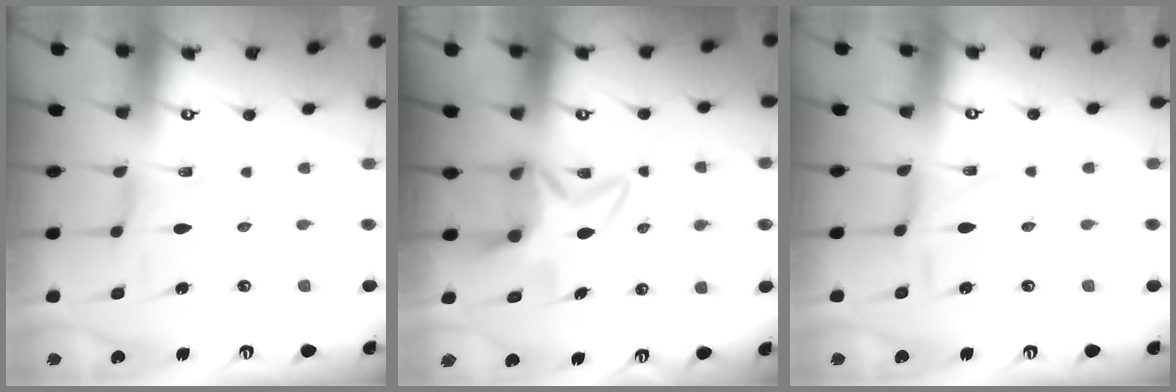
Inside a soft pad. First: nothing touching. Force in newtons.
{"total": 6.2, "press": 6.2, "slide": 0.6}
{"total": 2.0, "press": 2.0, "slide": 0.3}